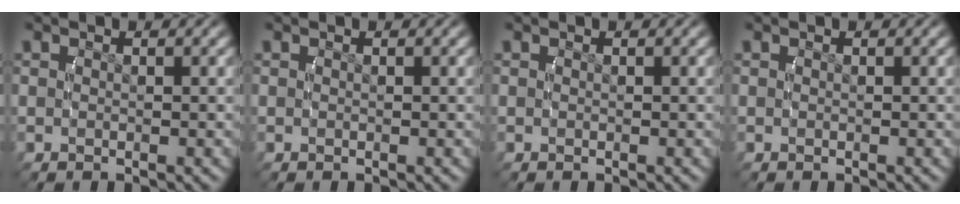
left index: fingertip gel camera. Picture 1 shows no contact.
{"total": 0.0}
{"total": 0.0}
{"total": 0.0}